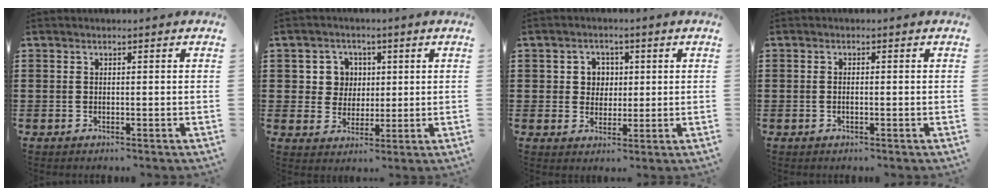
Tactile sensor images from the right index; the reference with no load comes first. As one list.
[{"total": 5.2, "force": [1.2, 4.8, 1.3], "torque": [-0.050, 0.018, 0.020]}, {"total": 3.7, "force": [0.8, 3.4, 1.1], "torque": [-0.036, 0.012, 0.011]}, {"total": 0.8, "force": [-0.3, 0.2, 0.7], "torque": [-0.013, -0.004, -0.003]}]